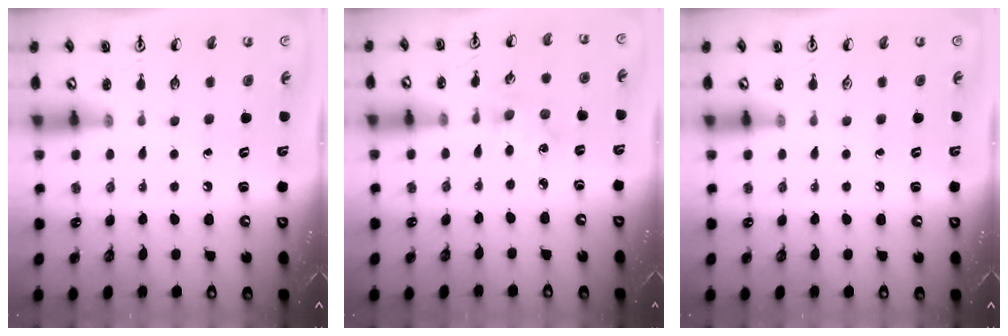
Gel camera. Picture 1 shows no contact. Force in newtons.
{"total": 1.6, "press": 1.5, "slide": 0.3}
{"total": 0.0}